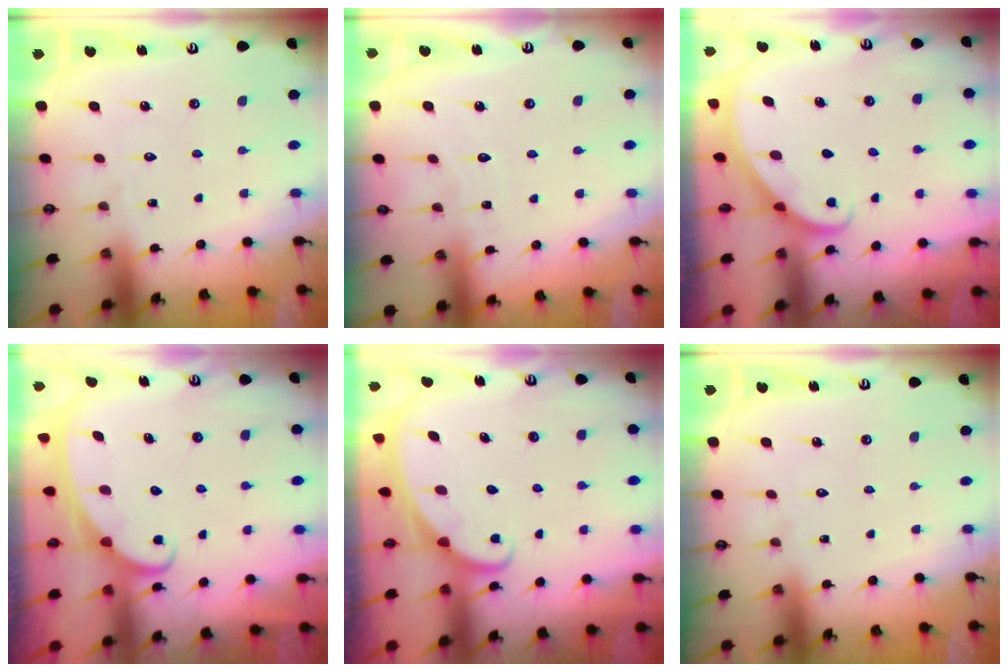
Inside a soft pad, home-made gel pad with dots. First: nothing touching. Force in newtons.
{"total": 2.9, "press": 2.9, "slide": 0.3}
{"total": 2.1, "press": 2.1, "slide": 0.1}
{"total": 2.6, "press": 2.6, "slide": 0.4}
{"total": 1.7, "press": 1.7, "slide": 0.1}
{"total": 0.0}